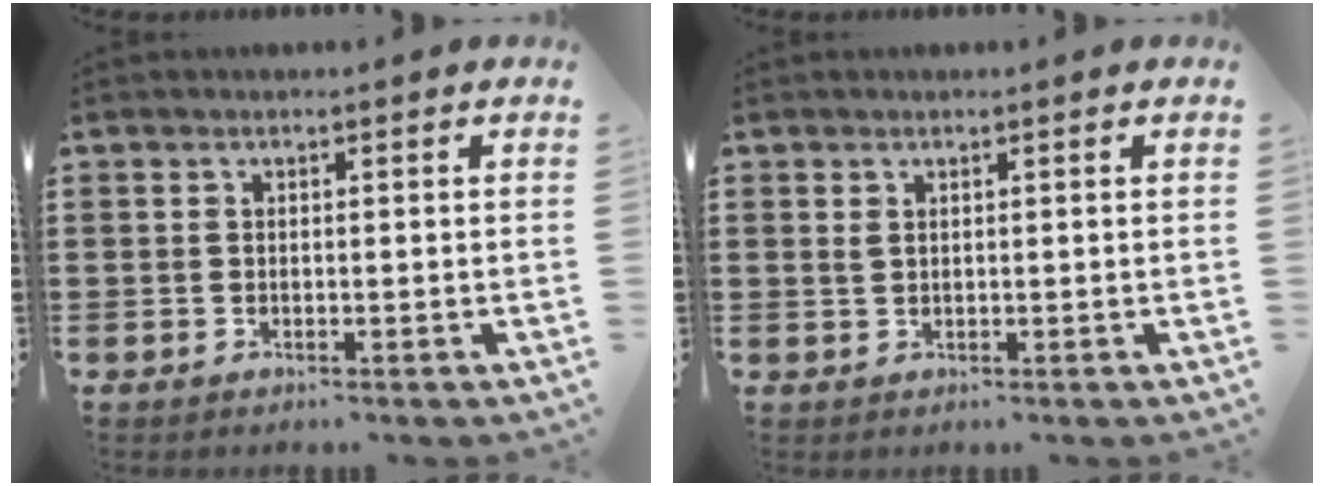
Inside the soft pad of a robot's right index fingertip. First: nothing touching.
{"total": 1.0, "force": [0.5, 0.6, 0.6], "torque": [-0.014, 0.003, 0.010]}